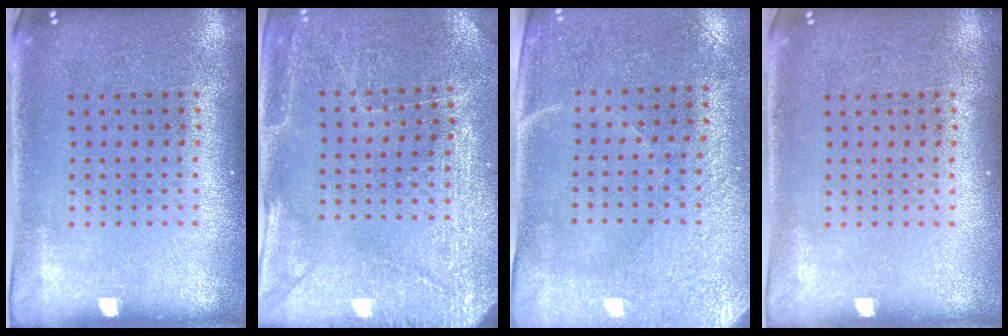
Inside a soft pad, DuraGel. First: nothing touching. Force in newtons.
{"total": 2.9, "press": 2.8, "slide": 0.3}
{"total": 3.0, "press": 2.7, "slide": 1.4}
{"total": 0.0}